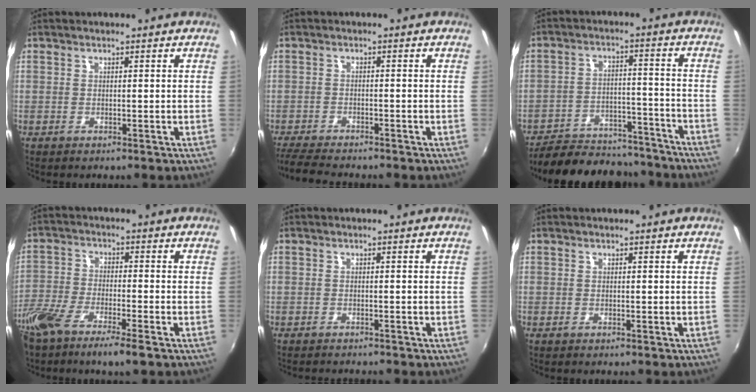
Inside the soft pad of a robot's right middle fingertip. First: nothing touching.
{"total": 6.9, "force": [-6.3, 0.8, 2.7], "torque": [-0.076, -0.022, -0.109]}
{"total": 20.7, "force": [-18.2, 6.7, 7.0], "torque": [-0.148, 0.011, -0.245]}
{"total": 9.5, "force": [-6.9, 1.5, 6.4], "torque": [-0.149, -0.024, -0.138]}
{"total": 2.8, "force": [-2.7, 0.4, 0.7], "torque": [-0.023, -0.014, -0.045]}
{"total": 0.0}